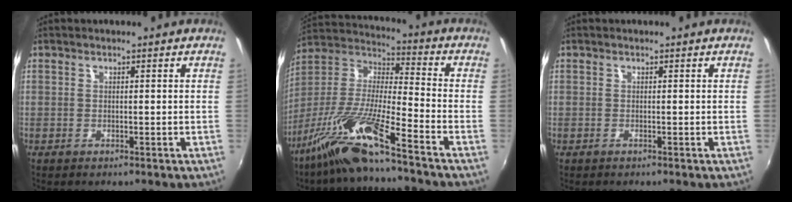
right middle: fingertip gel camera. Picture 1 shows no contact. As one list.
[{"total": 15.0, "force": [-10.6, 0.1, 10.5], "torque": [-0.200, -0.011, -0.213]}, {"total": 0.0}]